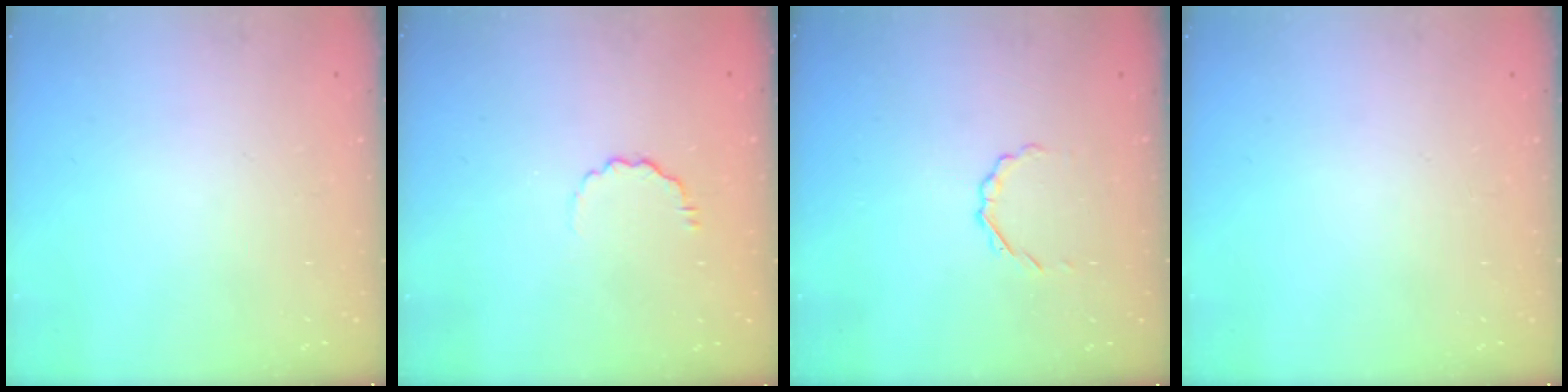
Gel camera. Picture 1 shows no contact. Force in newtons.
{"total": 4.2, "press": 3.9, "slide": 1.6}
{"total": 2.2, "press": 2.1, "slide": 0.7}
{"total": 0.0}